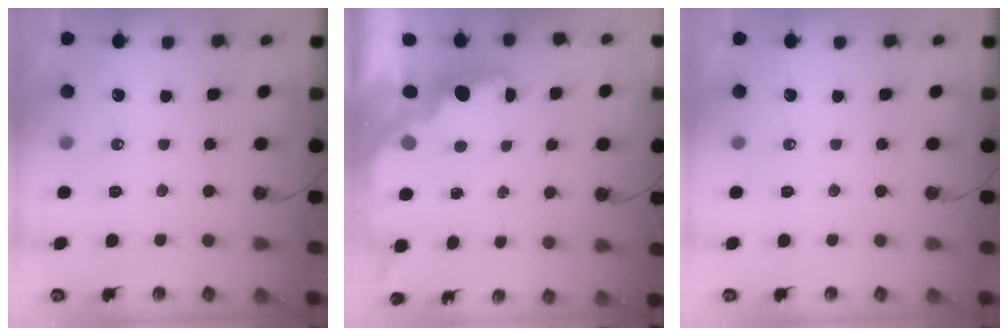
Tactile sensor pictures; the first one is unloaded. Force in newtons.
{"total": 2.0, "press": 1.9, "slide": 0.8}
{"total": 0.0}